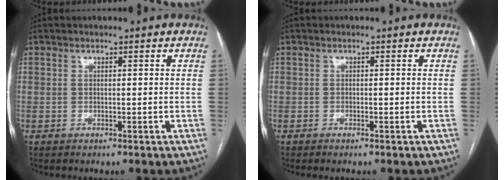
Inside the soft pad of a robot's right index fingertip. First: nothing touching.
{"total": 0.7, "force": [-0.6, 0.1, 0.4], "torque": [-0.011, -0.001, -0.008]}